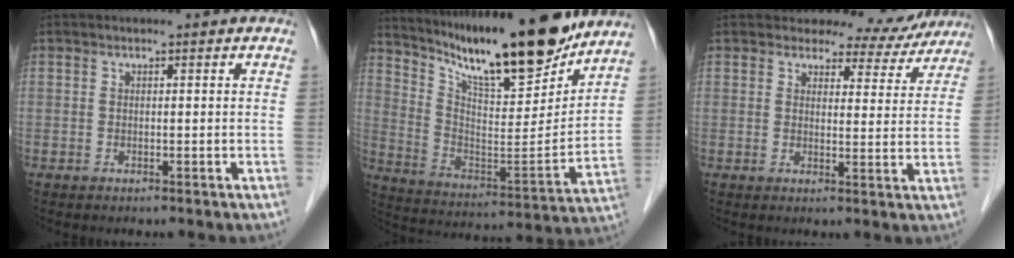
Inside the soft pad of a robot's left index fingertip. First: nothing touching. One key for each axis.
{"total": 20.3, "fx": 17.1, "fy": 2.6, "fz": 10.5, "tx": -0.178, "ty": -0.028, "tz": 0.280}
{"total": 7.6, "fx": 7.1, "fy": 2.9, "fz": 0.4, "tx": 0.012, "ty": -0.013, "tz": 0.066}